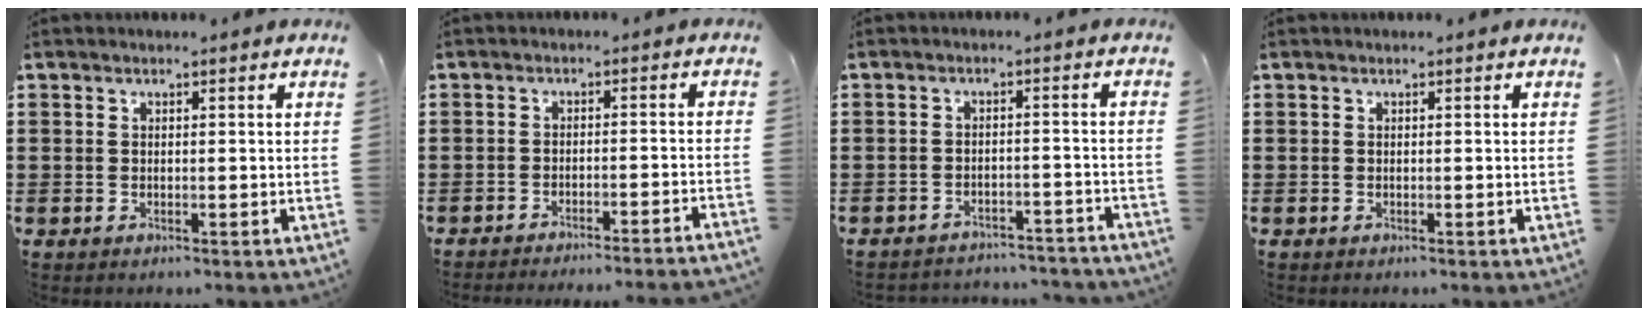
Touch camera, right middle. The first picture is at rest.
{"total": 2.6, "force": [-2.6, -0.5, 0.5], "torque": [-0.009, 0.002, -0.055]}
{"total": 3.0, "force": [-3.0, 0.2, 0.2], "torque": [-0.008, 0.002, -0.063]}
{"total": 0.0}